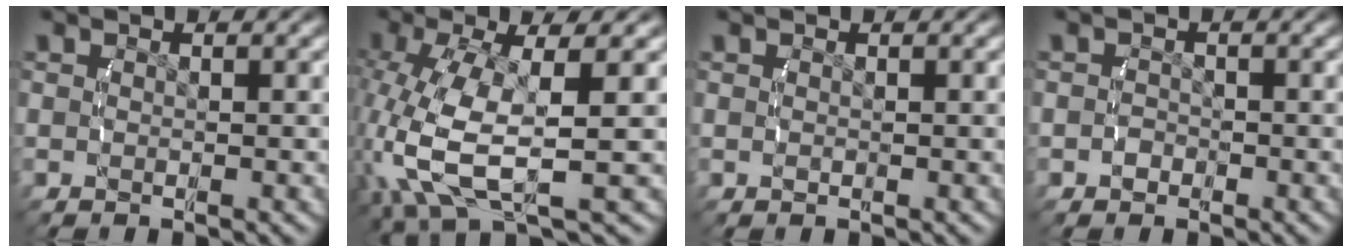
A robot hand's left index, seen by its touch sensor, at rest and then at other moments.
{"total": 8.1, "force": [-1.0, 3.7, 7.1], "torque": [-0.171, -0.037, 0.010]}
{"total": 0.0}
{"total": 0.9, "force": [-0.7, 0.5, 0.0], "torque": [-0.002, -0.004, -0.011]}